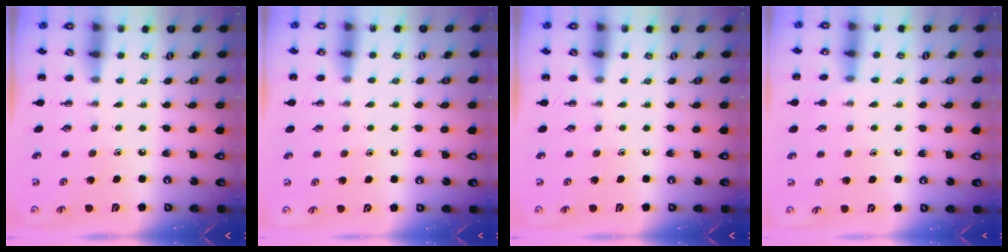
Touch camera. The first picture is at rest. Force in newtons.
{"total": 6.2, "press": 6.0, "slide": 1.9}
{"total": 0.0}
{"total": 5.5, "press": 5.1, "slide": 2.1}